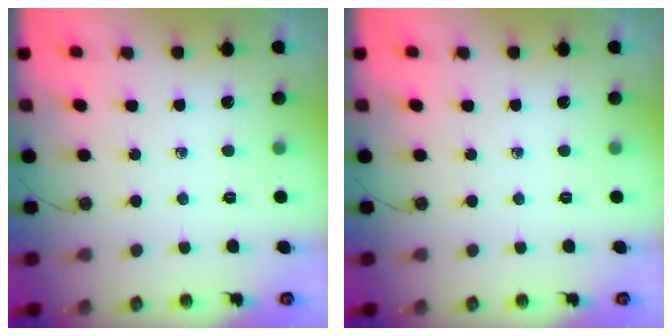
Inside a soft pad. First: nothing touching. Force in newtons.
{"total": 0.0}